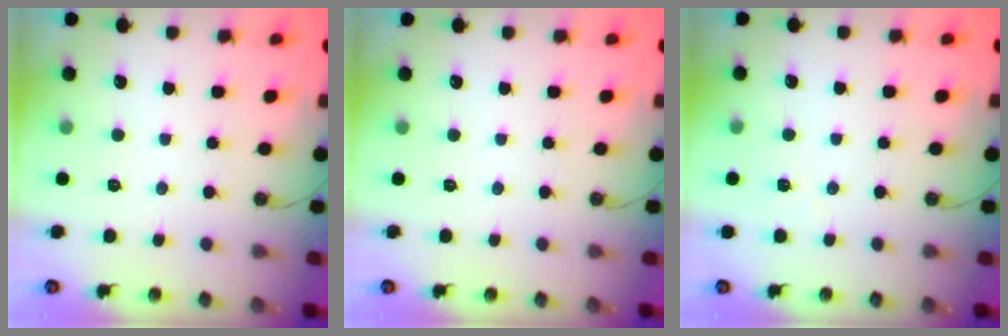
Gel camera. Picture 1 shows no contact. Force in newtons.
{"total": 0.0}
{"total": 3.2, "press": 2.7, "slide": 1.8}